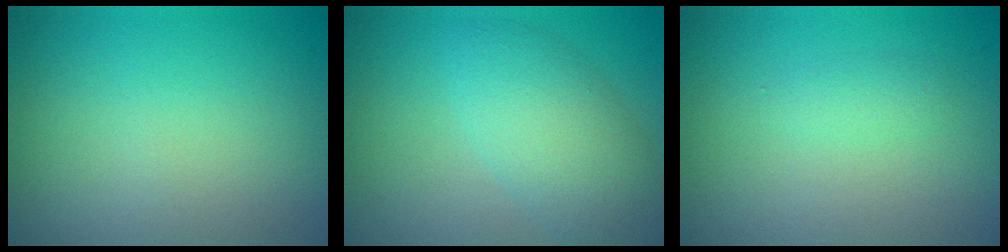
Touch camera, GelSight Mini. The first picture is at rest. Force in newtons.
{"total": 5.0, "press": 5.0, "slide": 0.1}
{"total": 1.0, "press": 1.0, "slide": 0.1}